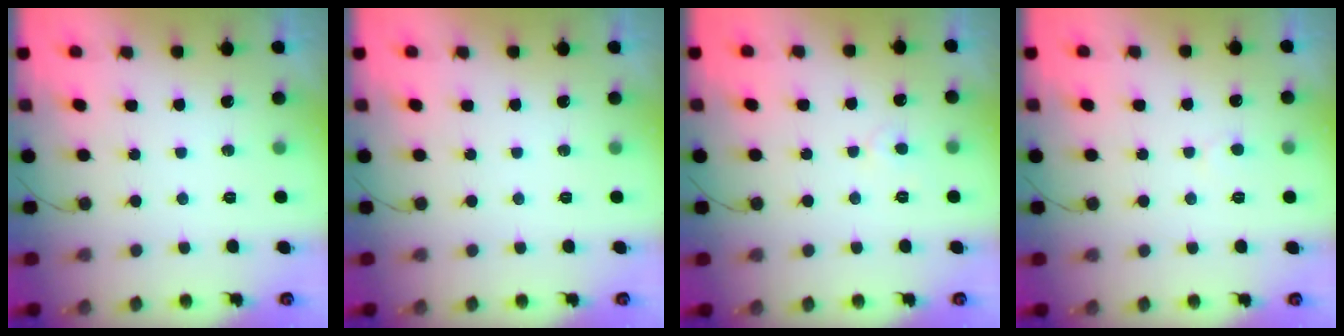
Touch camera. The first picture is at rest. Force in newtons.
{"total": 0.0}
{"total": 3.5, "press": 3.5, "slide": 0.2}
{"total": 4.1, "press": 4.1, "slide": 0.3}